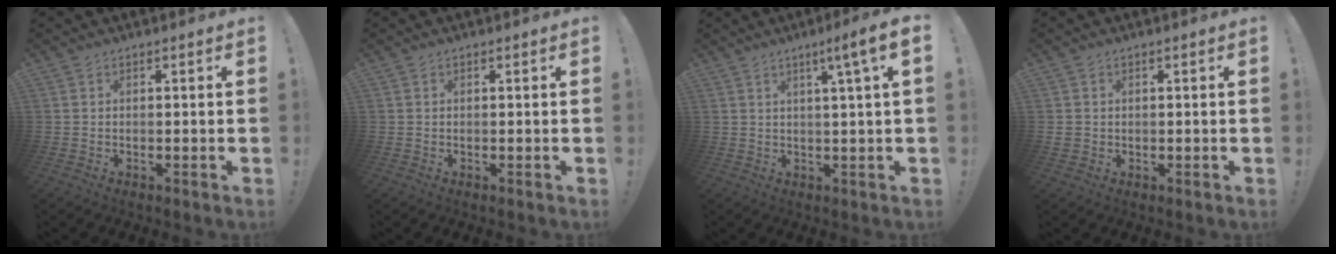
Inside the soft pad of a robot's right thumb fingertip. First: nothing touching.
{"total": 0.0}
{"total": 6.9, "force": [2.7, -0.6, 6.3], "torque": [-0.081, -0.019, 0.034]}
{"total": 1.9, "force": [0.3, 1.7, 0.7], "torque": [-0.009, 0.002, 0.008]}